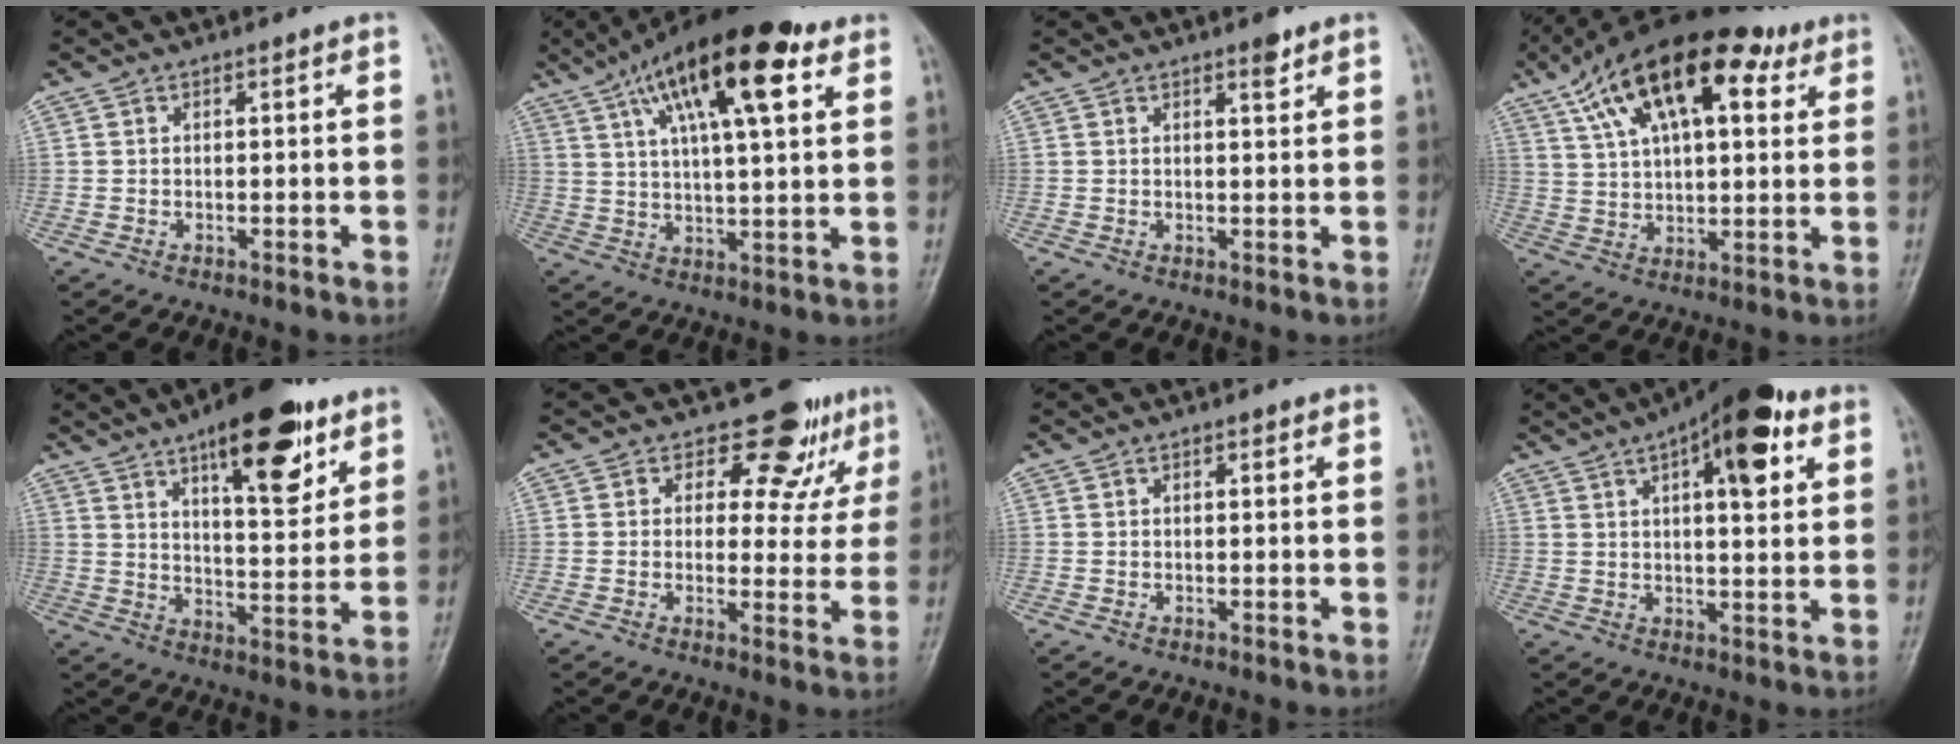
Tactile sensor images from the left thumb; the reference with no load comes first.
{"total": 19.7, "force": [9.8, 6.3, 15.9], "torque": [-0.244, -0.008, 0.159]}
{"total": 2.1, "force": [1.4, 0.7, 1.3], "torque": [-0.014, -0.008, 0.020]}
{"total": 21.5, "force": [10.6, 9.9, 15.9], "torque": [-0.249, 0.004, 0.179]}
{"total": 17.5, "force": [10.1, 6.5, 12.8], "torque": [-0.149, -0.046, 0.151]}
{"total": 8.9, "force": [6.6, 5.3, 2.6], "torque": [0.011, -0.043, 0.072]}
{"total": 0.9, "force": [0.4, 0.5, 0.6], "torque": [-0.005, 0.001, 0.003]}
{"total": 15.3, "force": [6.9, 5.7, 12.5], "torque": [-0.150, -0.003, 0.095]}